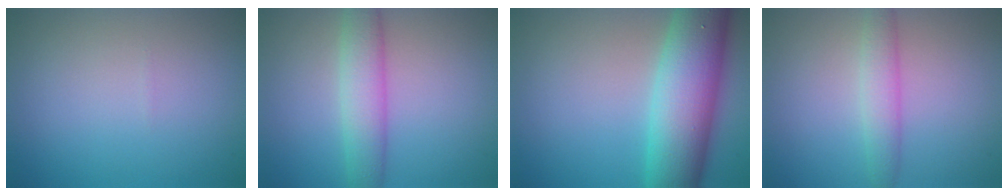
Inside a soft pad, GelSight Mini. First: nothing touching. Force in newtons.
{"total": 4.0, "press": 4.0, "slide": 0.0}
{"total": 10.1, "press": 10.0, "slide": 0.5}
{"total": 2.6, "press": 2.6, "slide": 0.1}